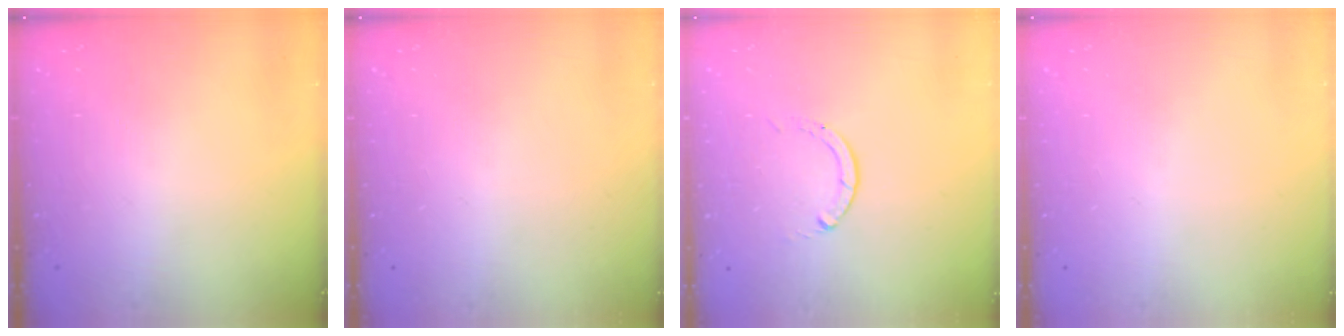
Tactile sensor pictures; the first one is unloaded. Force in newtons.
{"total": 0.0}
{"total": 0.0}
{"total": 0.0}